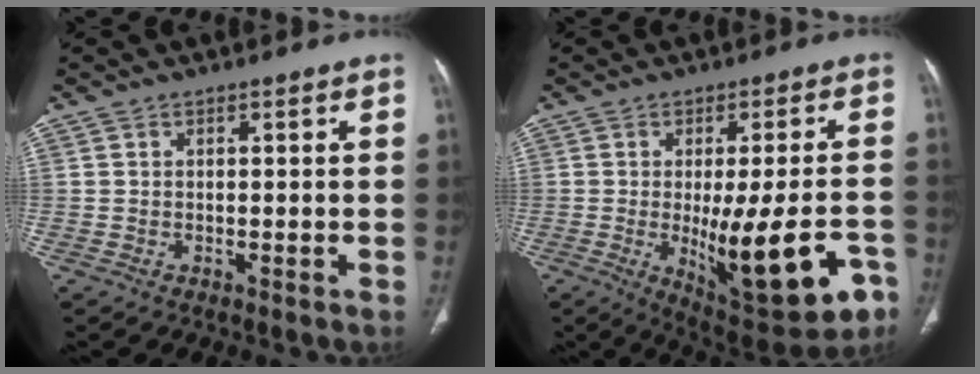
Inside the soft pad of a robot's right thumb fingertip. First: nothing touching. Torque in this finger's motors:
{"motor_torque": [1.89, 3.11, 1.53, -0.01, 0.43]}